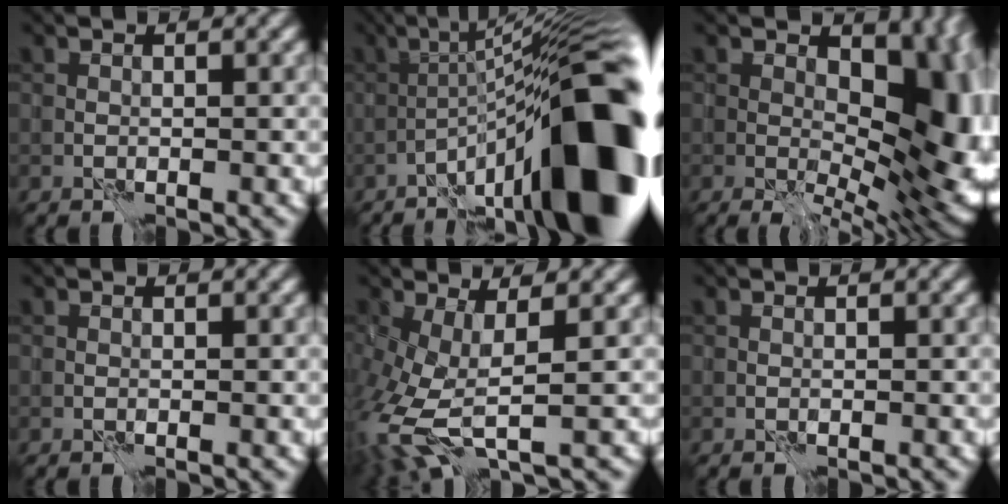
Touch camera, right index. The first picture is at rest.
{"total": 16.7, "force": [-7.0, 4.0, 14.7], "torque": [-0.194, 0.035, -0.113]}
{"total": 16.0, "force": [1.9, 9.9, 12.4], "torque": [-0.130, -0.021, 0.047]}
{"total": 0.9, "force": [-0.2, 0.5, 0.7], "torque": [-0.015, -0.006, -0.001]}
{"total": 7.0, "force": [-1.3, 2.9, 6.2], "torque": [-0.161, -0.023, -0.022]}
{"total": 0.0}